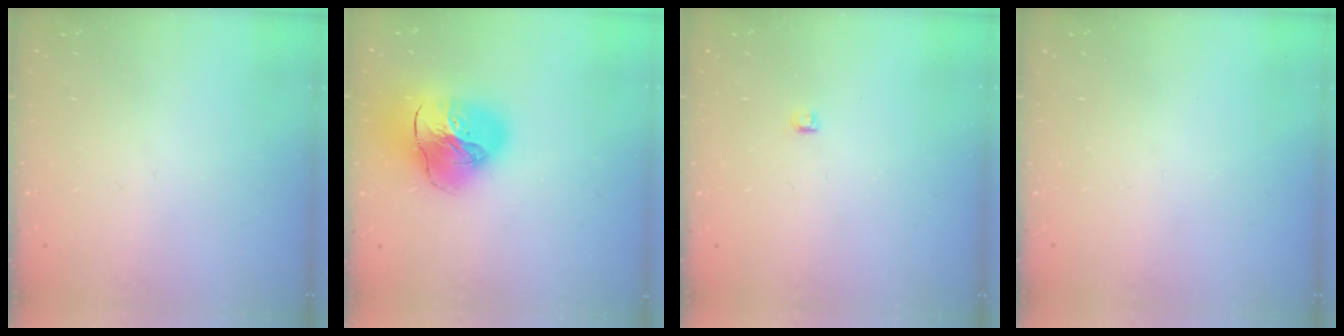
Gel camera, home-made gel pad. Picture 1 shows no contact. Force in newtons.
{"total": 20.3, "press": 20.2, "slide": 2.2}
{"total": 2.8, "press": 2.7, "slide": 0.3}
{"total": 0.0}